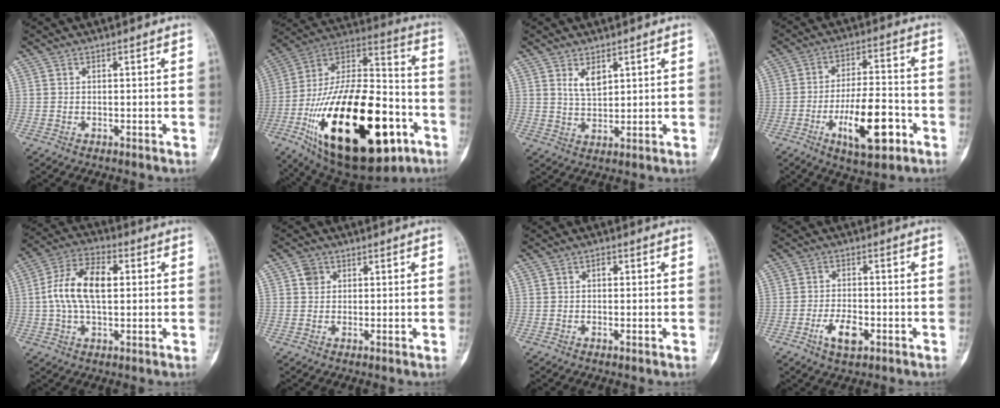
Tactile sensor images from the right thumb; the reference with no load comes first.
{"total": 40.5, "force": [-14.3, 19.1, 32.7], "torque": [-0.578, 0.044, -0.219]}
{"total": 4.1, "force": [2.1, 2.2, 2.7], "torque": [-0.039, -0.019, 0.044]}
{"total": 14.2, "force": [-5.5, 5.5, 11.9], "torque": [-0.188, 0.027, -0.085]}
{"total": 12.4, "force": [1.2, 6.7, 10.3], "torque": [-0.197, 0.024, 0.016]}
{"total": 2.2, "force": [0.7, 2.0, 0.7], "torque": [-0.003, 0.000, 0.010]}
{"total": 1.6, "force": [0.2, 1.0, 1.2], "torque": [-0.016, 0.003, 0.000]}
{"total": 5.9, "force": [-2.4, 2.9, 4.5], "torque": [-0.079, 0.009, -0.041]}